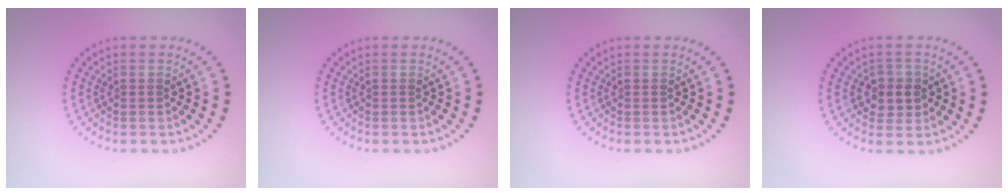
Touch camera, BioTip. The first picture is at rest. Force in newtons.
{"total": 0.0}
{"total": 0.0}
{"total": 2.2, "press": 2.1, "slide": 0.7}